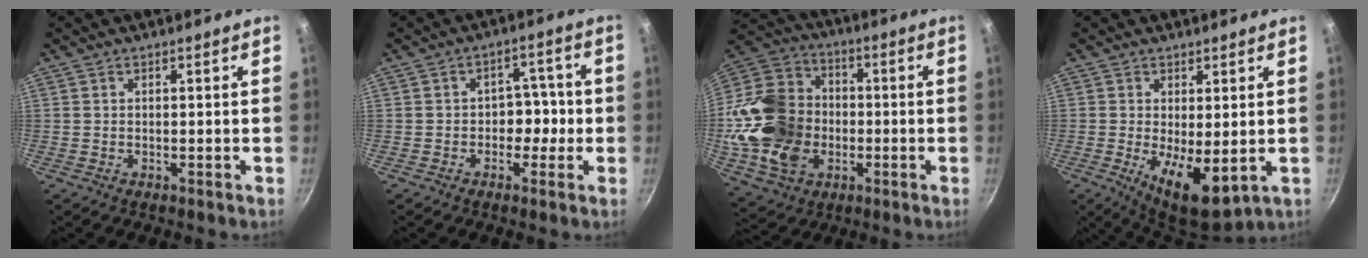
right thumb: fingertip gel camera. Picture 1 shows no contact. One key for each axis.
{"total": 5.3, "fx": -1.1, "fy": 4.2, "fz": 3.1, "tx": 0.014, "ty": 0.022, "tz": -0.019}
{"total": 21.3, "fx": -3.0, "fy": 16.8, "fz": 12.7, "tx": -0.227, "ty": 0.037, "tz": -0.051}
{"total": 9.6, "fx": -0.9, "fy": 4.1, "fz": 8.6, "tx": -0.119, "ty": -0.020, "tz": -0.003}